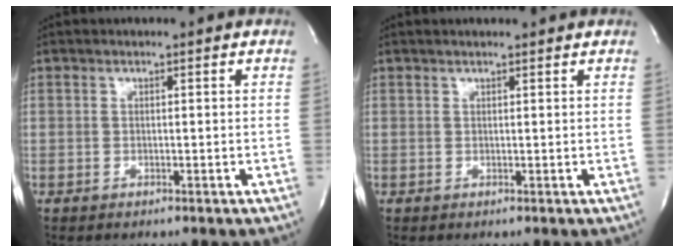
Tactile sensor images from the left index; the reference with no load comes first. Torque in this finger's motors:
{"motor_torque": [0.16, -0.19, -0.06, -0.01]}